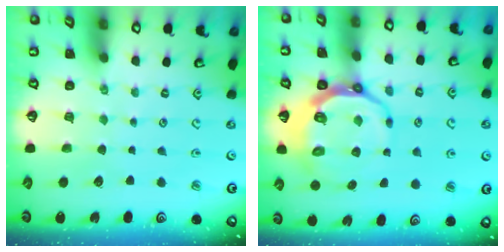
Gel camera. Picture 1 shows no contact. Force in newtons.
{"total": 11.5, "press": 10.8, "slide": 3.9}